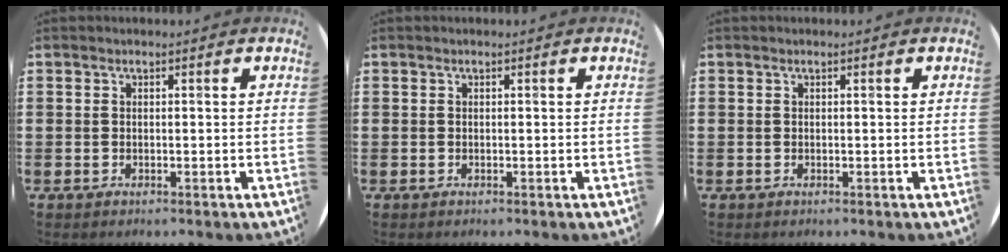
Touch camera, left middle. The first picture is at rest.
{"total": 0.0}
{"total": 0.0}